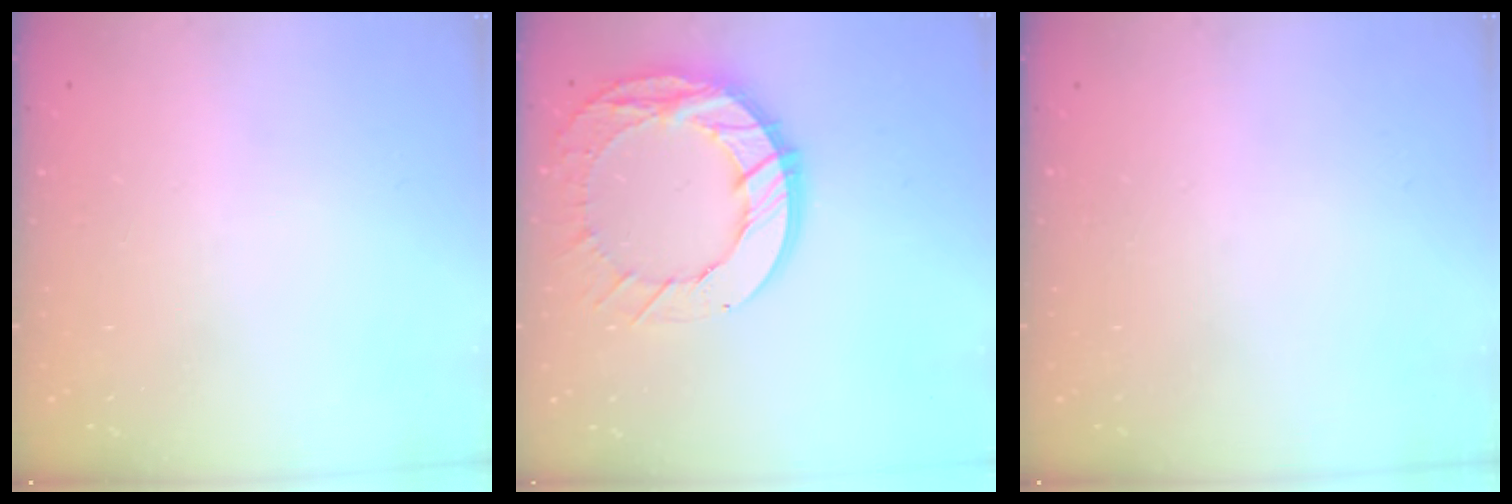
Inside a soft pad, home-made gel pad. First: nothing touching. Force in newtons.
{"total": 18.3, "press": 18.3, "slide": 1.6}
{"total": 0.0}